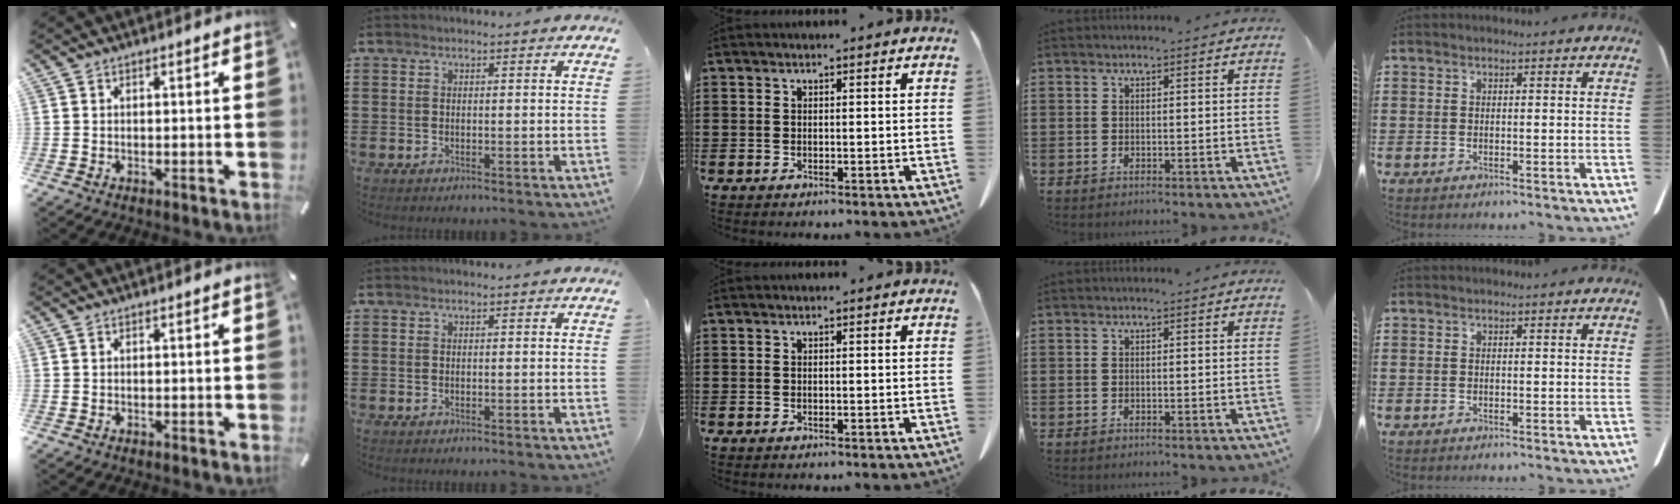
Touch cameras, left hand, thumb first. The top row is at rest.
{}